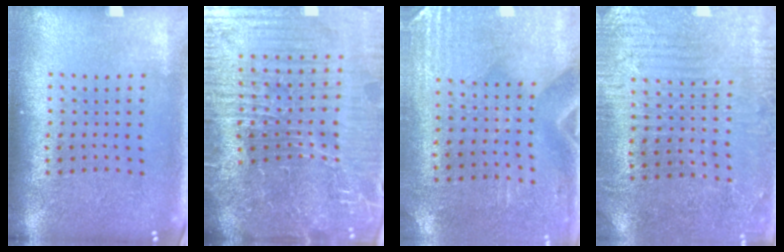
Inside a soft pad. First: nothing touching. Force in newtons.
{"total": 7.4, "press": 6.6, "slide": 3.3}
{"total": 2.9, "press": 2.5, "slide": 1.5}
{"total": 2.9, "press": 2.7, "slide": 0.9}